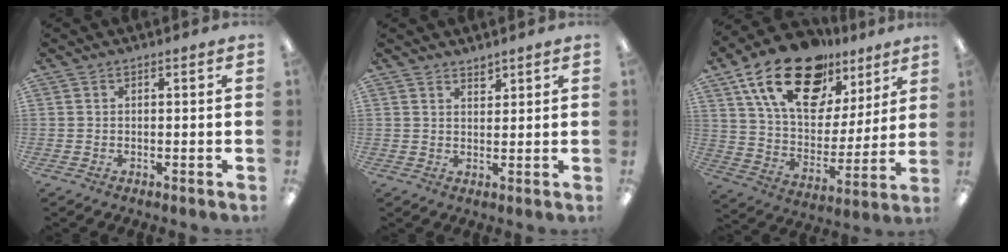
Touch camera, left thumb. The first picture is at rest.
{"total": 2.4, "force": [2.2, 0.9, 0.2], "torque": [0.010, -0.017, 0.039]}
{"total": 23.1, "force": [14.5, 12.4, 13.0], "torque": [-0.220, -0.070, 0.258]}